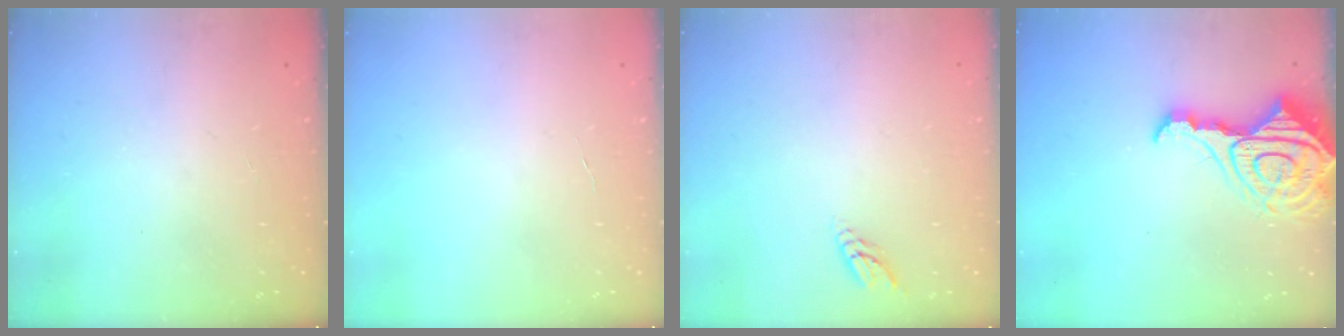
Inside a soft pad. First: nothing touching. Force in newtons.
{"total": 2.1, "press": 2.1, "slide": 0.2}
{"total": 4.7, "press": 4.7, "slide": 0.4}
{"total": 17.6, "press": 17.5, "slide": 2.0}